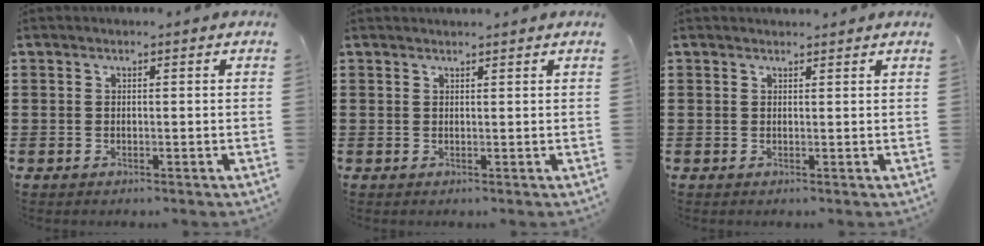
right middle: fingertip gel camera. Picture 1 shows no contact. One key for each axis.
{"total": 0.8, "fx": 0.8, "fy": 0.0, "fz": 0.0, "tx": -0.002, "ty": -0.004, "tz": 0.017}
{"total": 0.9, "fx": 0.9, "fy": 0.0, "fz": 0.0, "tx": -0.003, "ty": -0.004, "tz": 0.017}